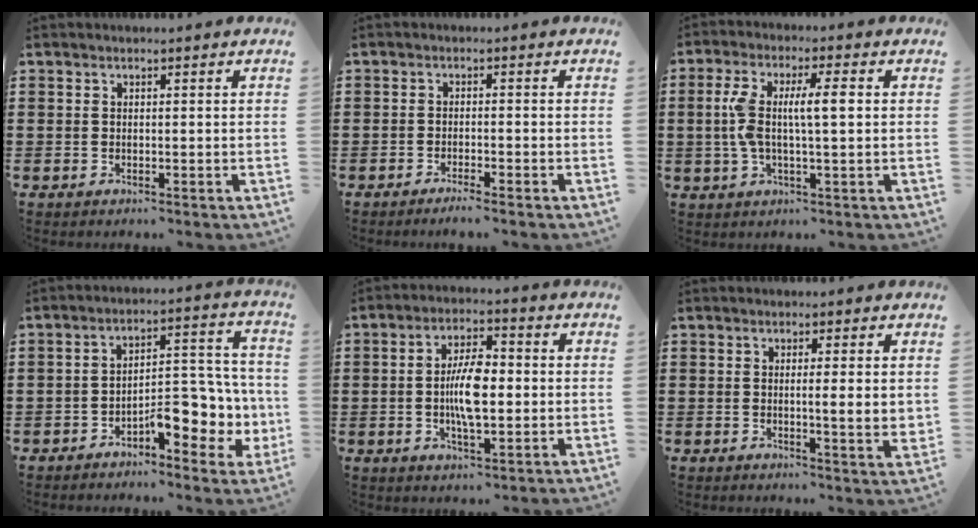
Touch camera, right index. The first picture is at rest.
{"total": 1.7, "force": [-1.5, -0.2, 0.7], "torque": [-0.011, -0.001, -0.028]}
{"total": 7.3, "force": [0.6, 1.8, 7.1], "torque": [-0.146, 0.000, 0.003]}
{"total": 8.0, "force": [-3.3, 4.0, 6.1], "torque": [-0.076, -0.004, -0.060]}
{"total": 7.8, "force": [-0.3, 2.8, 7.3], "torque": [-0.149, 0.002, -0.012]}
{"total": 3.4, "force": [0.2, 0.1, 3.4], "torque": [-0.054, -0.007, 0.001]}